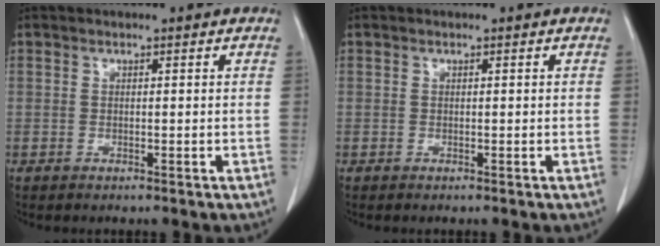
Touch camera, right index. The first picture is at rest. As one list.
[{"total": 0.0}]